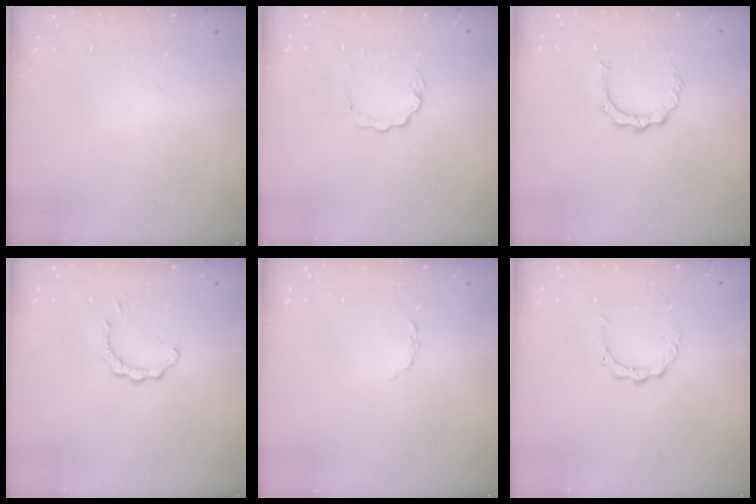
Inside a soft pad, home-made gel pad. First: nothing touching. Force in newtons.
{"total": 4.1, "press": 4.0, "slide": 0.4}
{"total": 5.3, "press": 5.3, "slide": 0.4}
{"total": 2.7, "press": 2.7, "slide": 0.3}
{"total": 2.0, "press": 2.0, "slide": 0.3}
{"total": 3.0, "press": 3.0, "slide": 0.2}